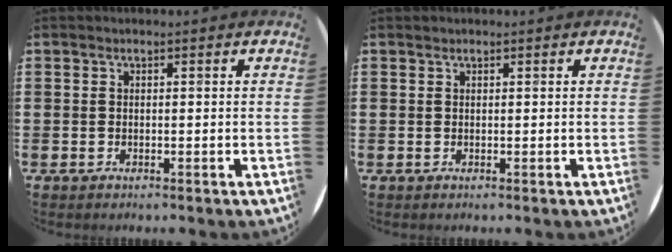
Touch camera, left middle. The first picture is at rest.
{"total": 0.0}